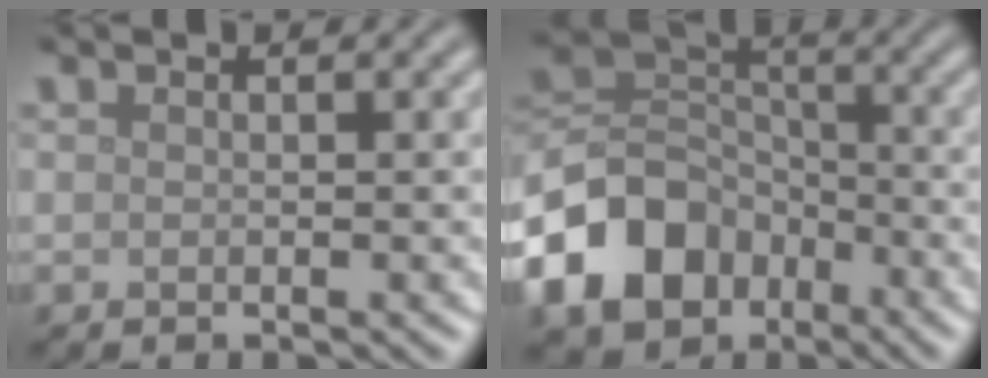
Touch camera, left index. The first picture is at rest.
{"total": 9.7, "force": [-4.9, 6.9, 4.7], "torque": [-0.089, 0.001, -0.107]}